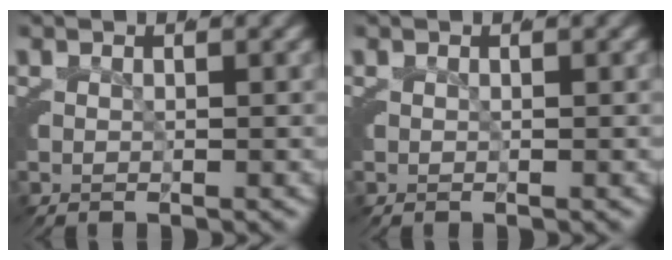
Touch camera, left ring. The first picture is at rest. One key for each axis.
{"total": 0.0}